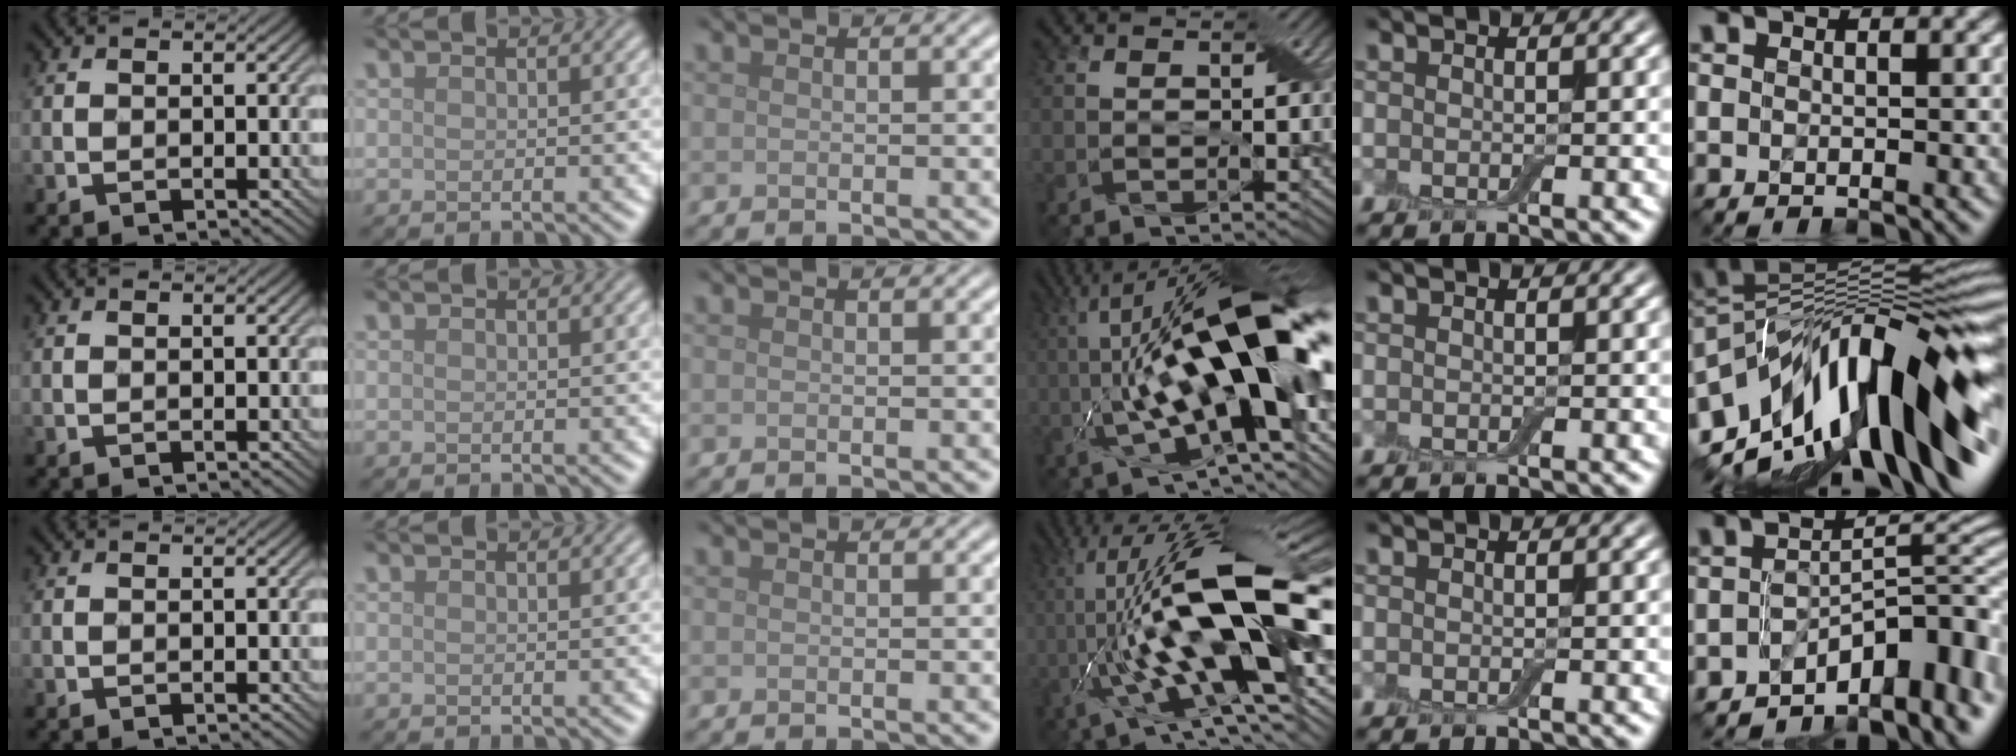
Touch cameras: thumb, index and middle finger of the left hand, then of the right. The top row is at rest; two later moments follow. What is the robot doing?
{"motion": "close", "object": "airpods case & airpods"}